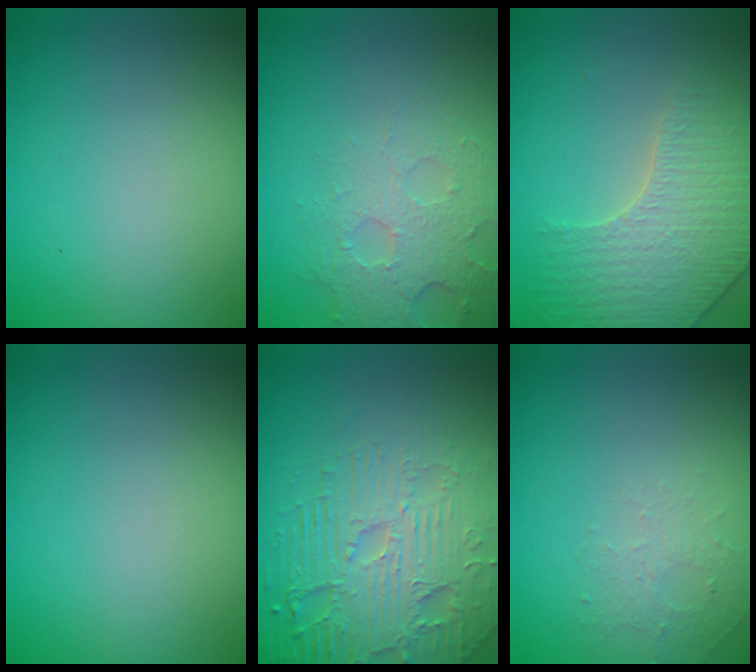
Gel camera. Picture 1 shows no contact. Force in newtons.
{"total": 3.7, "press": 3.4, "slide": 1.5}
{"total": 3.8, "press": 3.6, "slide": 1.2}
{"total": 0.0}
{"total": 7.2, "press": 5.4, "slide": 4.7}
{"total": 1.3, "press": 0.7, "slide": 1.2}